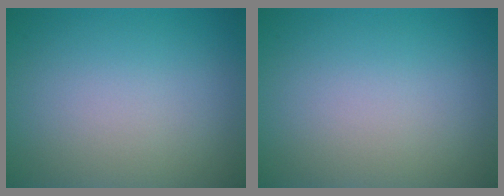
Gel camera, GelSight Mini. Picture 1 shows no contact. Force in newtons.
{"total": 0.0}